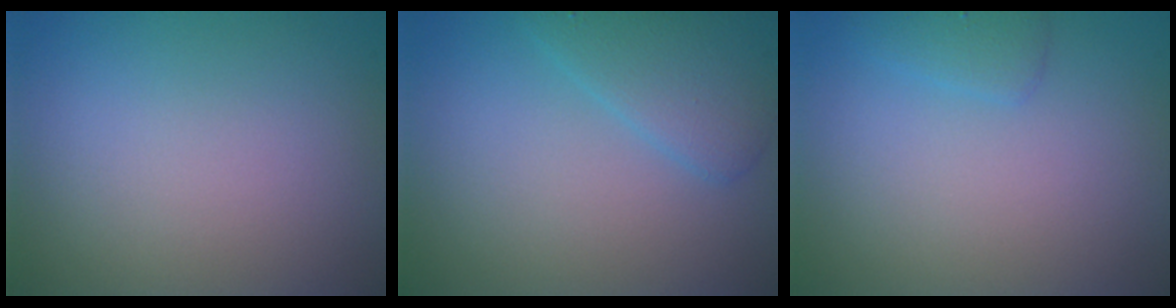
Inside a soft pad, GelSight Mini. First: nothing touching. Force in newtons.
{"total": 3.4, "press": 3.4, "slide": 0.2}
{"total": 1.4, "press": 1.4, "slide": 0.2}